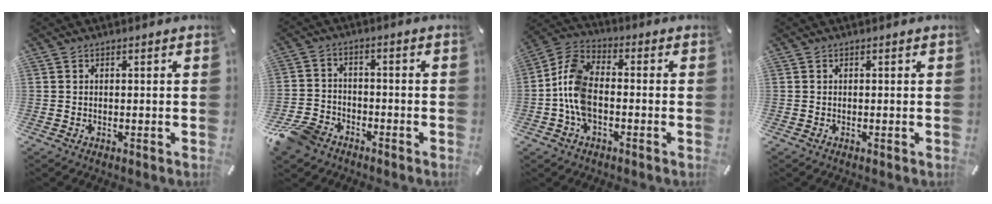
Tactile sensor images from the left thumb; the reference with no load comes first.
{"total": 8.4, "force": [-5.7, 5.6, 2.4], "torque": [-0.054, 0.037, -0.108]}
{"total": 9.4, "force": [-2.9, 5.7, 7.0], "torque": [-0.160, 0.009, -0.054]}
{"total": 0.0}